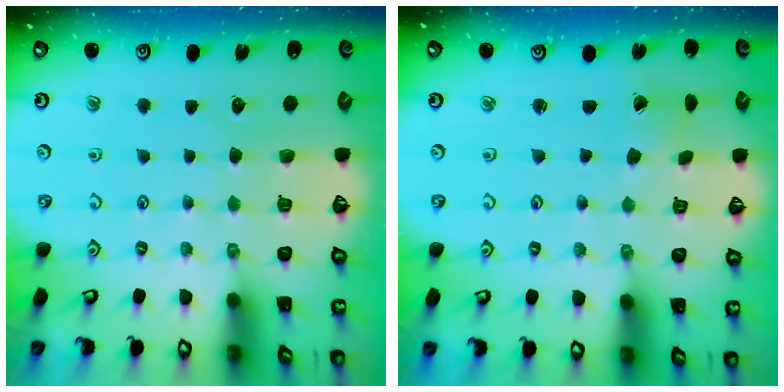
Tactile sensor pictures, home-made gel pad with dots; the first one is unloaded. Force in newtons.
{"total": 1.1, "press": 1.1, "slide": 0.0}